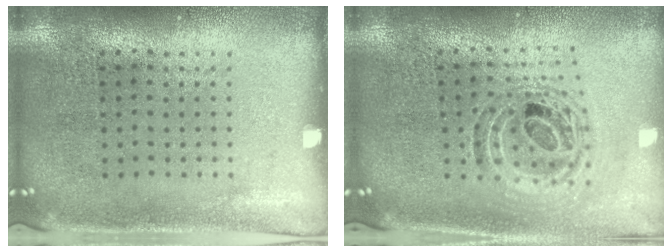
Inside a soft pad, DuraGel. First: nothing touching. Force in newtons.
{"total": 1.0, "press": 0.9, "slide": 0.2}